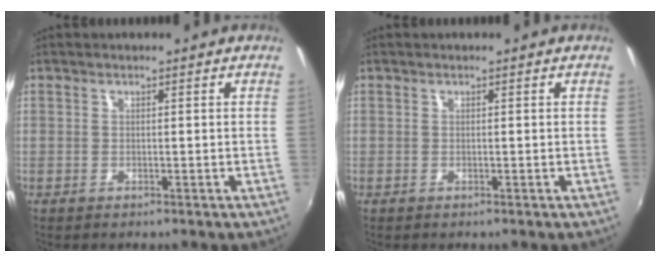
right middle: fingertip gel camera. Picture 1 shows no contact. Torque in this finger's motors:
{"motor_torque": [0.00, 0.00, 0.00, 0.00]}